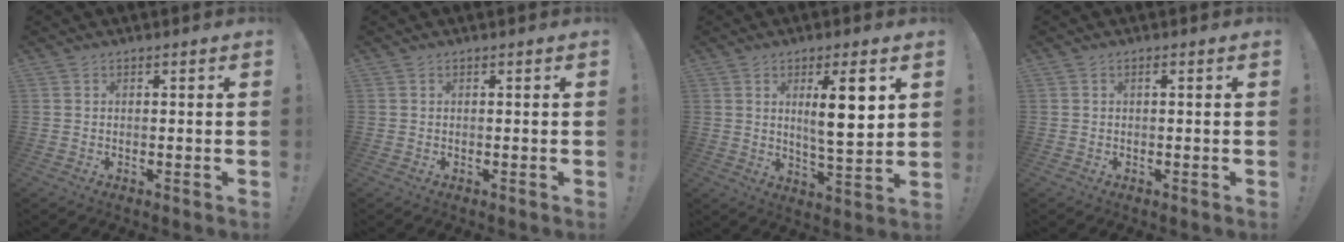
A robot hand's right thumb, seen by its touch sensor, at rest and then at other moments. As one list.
[{"total": 0.0}, {"total": 10.9, "force": [3.3, 2.0, 10.2], "torque": [-0.150, -0.013, 0.045]}, {"total": 0.7, "force": [0.0, 0.0, 0.7], "torque": [-0.012, 0.000, -0.001]}]